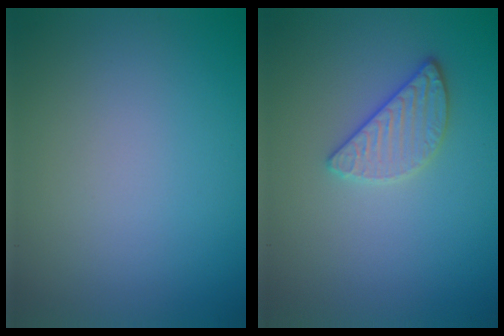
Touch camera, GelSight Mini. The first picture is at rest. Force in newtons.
{"total": 2.5, "press": 2.3, "slide": 0.8}